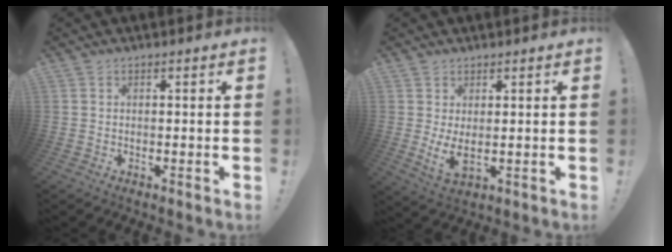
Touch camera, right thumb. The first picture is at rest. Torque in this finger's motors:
{"motor_torque": [0.83, 0.79, 0.34, -0.28, 0.04]}